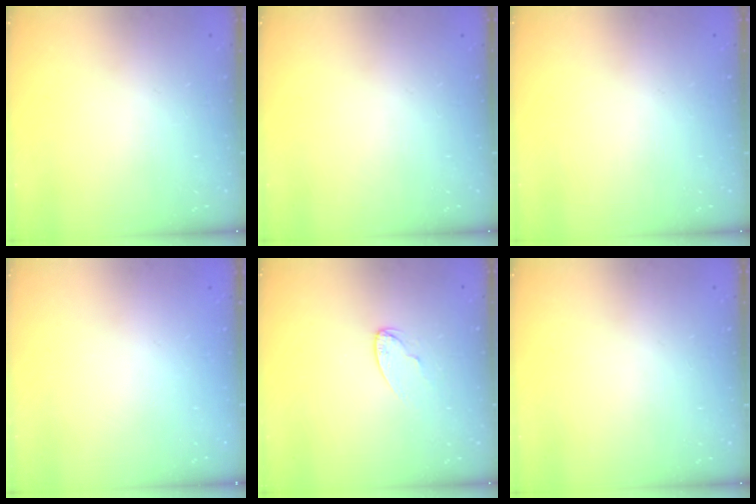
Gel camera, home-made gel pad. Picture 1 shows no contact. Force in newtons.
{"total": 0.0}
{"total": 0.0}
{"total": 0.0}
{"total": 4.1, "press": 4.0, "slide": 0.4}
{"total": 0.0}